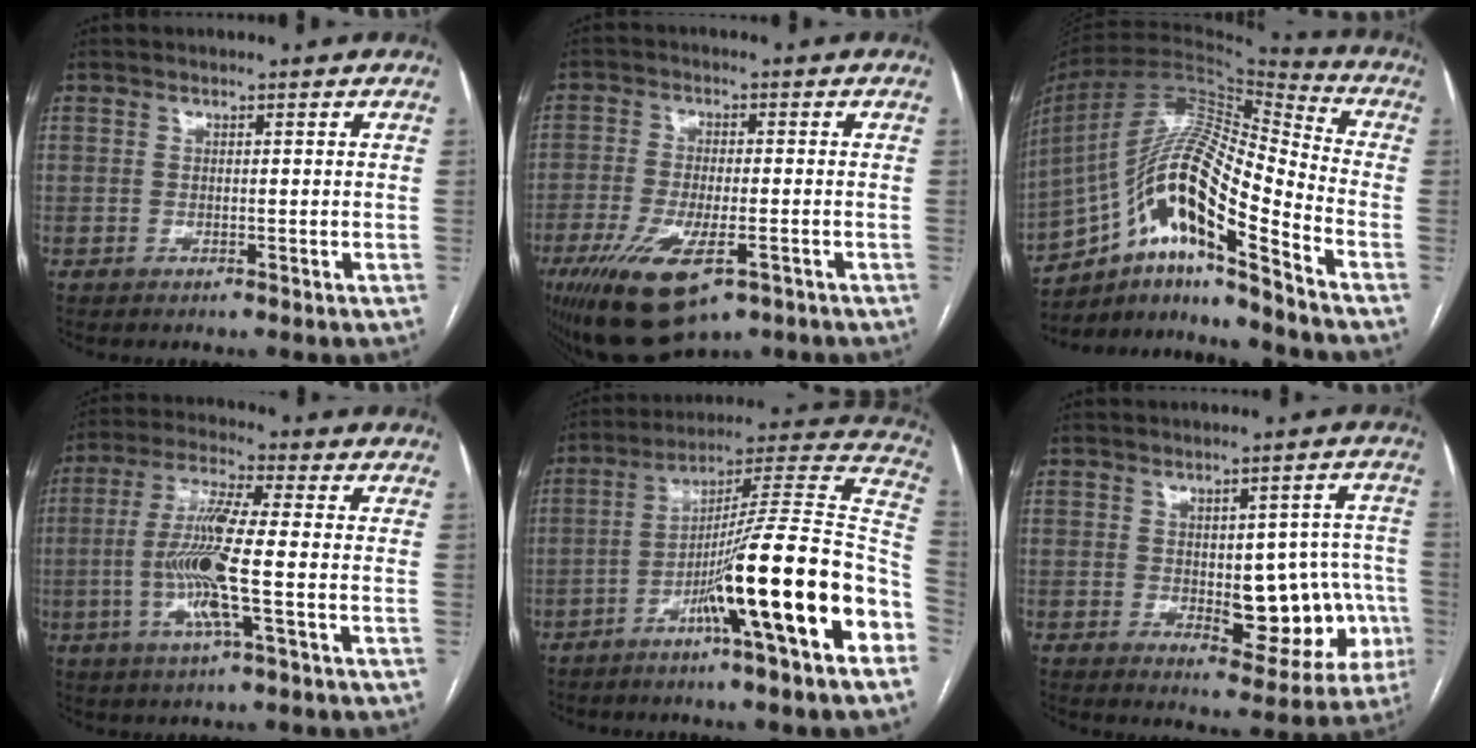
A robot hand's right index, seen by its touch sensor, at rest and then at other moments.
{"total": 12.5, "force": [-6.7, 4.2, 9.6], "torque": [-0.183, -0.020, -0.107]}
{"total": 19.6, "force": [-10.6, 2.6, 16.2], "torque": [-0.316, 0.010, -0.186]}
{"total": 10.9, "force": [-2.0, 0.3, 10.7], "torque": [-0.216, -0.004, -0.047]}
{"total": 21.6, "force": [-8.5, -0.6, 19.8], "torque": [-0.261, 0.009, -0.143]}
{"total": 12.3, "force": [-1.9, 5.8, 10.7], "torque": [-0.108, 0.022, -0.009]}